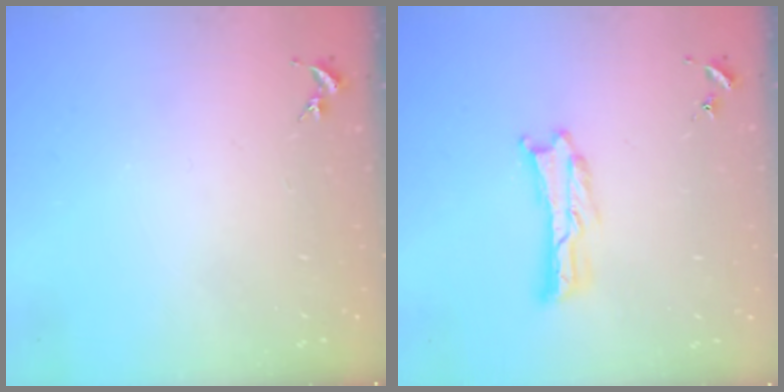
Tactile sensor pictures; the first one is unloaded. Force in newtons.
{"total": 0.8, "press": 0.8, "slide": 0.2}